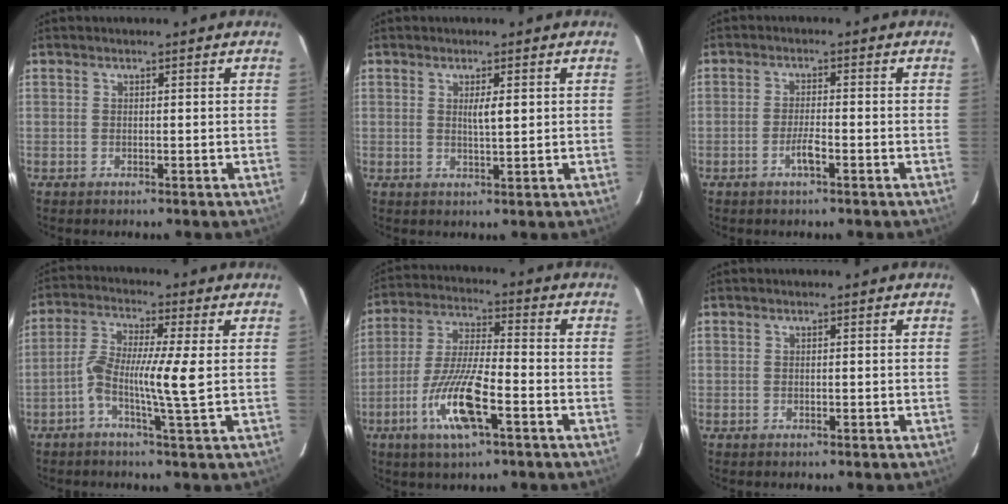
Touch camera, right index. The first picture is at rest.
{"total": 2.5, "force": [0.7, 0.2, 2.4], "torque": [-0.042, -0.003, 0.010]}
{"total": 2.8, "force": [-1.4, 0.3, 2.4], "torque": [-0.046, 0.000, -0.027]}
{"total": 8.2, "force": [-1.2, -0.2, 8.1], "torque": [-0.157, 0.007, -0.030]}
{"total": 12.1, "force": [-5.1, 2.0, 10.8], "torque": [-0.217, -0.011, -0.094]}
{"total": 0.0}